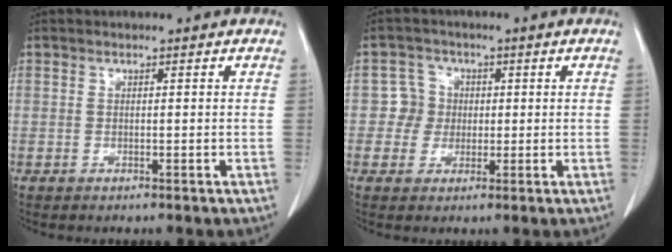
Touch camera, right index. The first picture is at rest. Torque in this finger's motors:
{"motor_torque": [-0.04, 0.06, -0.02, -0.01]}